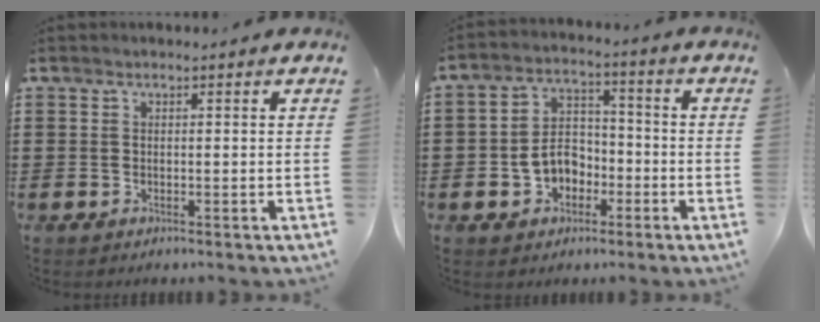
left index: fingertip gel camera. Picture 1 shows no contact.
{"total": 6.1, "force": [-2.0, 4.7, 3.3], "torque": [-0.078, 0.011, -0.042]}